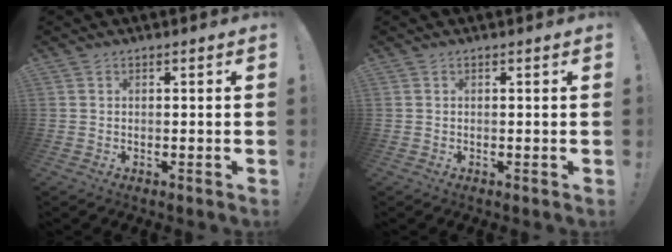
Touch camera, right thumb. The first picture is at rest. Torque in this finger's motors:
{"motor_torque": [0.00, 0.00, 0.00, 0.00, 0.00]}